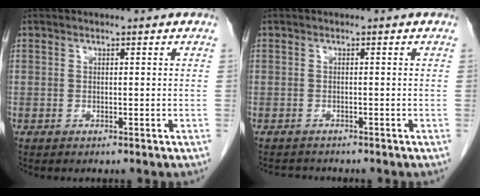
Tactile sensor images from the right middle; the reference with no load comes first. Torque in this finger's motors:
{"motor_torque": [-1.13, 0.09, -0.57, -0.15]}